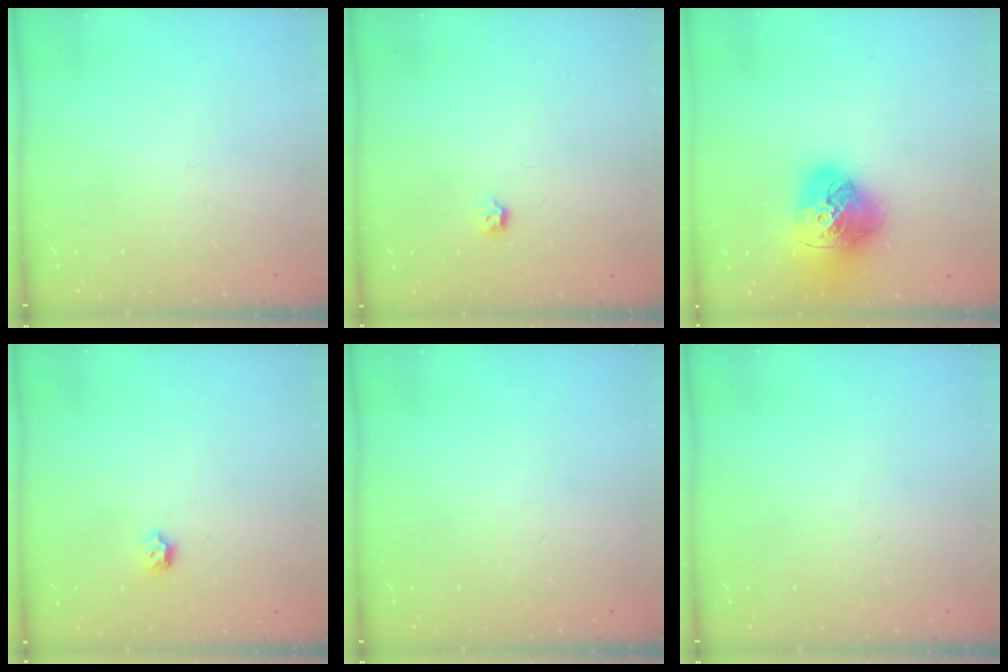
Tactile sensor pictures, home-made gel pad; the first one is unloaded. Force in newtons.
{"total": 2.8, "press": 2.7, "slide": 0.8}
{"total": 18.2, "press": 18.0, "slide": 2.2}
{"total": 4.8, "press": 4.7, "slide": 1.0}
{"total": 0.0}
{"total": 0.0}